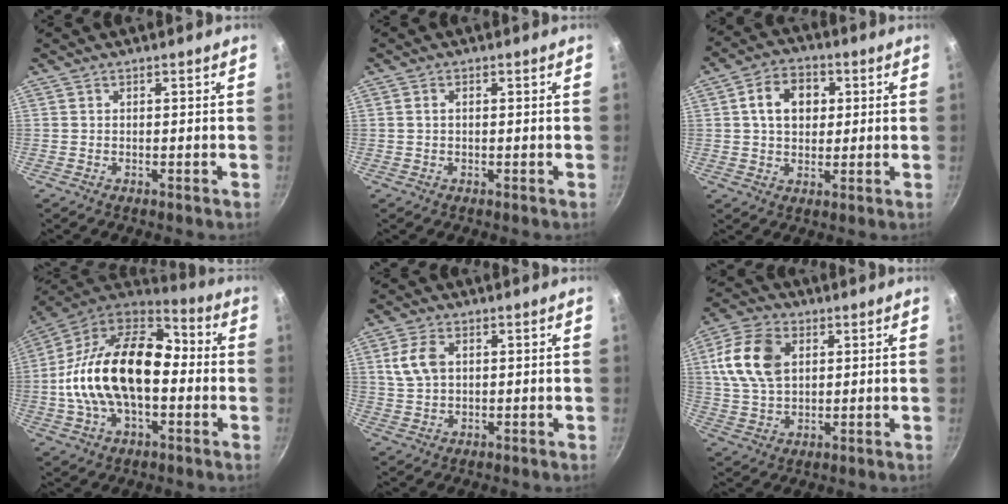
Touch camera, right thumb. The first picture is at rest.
{"total": 1.0, "force": [0.1, 0.6, 0.8], "torque": [-0.015, 0.004, 0.001]}
{"total": 9.0, "force": [1.9, 6.8, 5.6], "torque": [-0.070, 0.010, 0.023]}
{"total": 24.6, "force": [-1.3, 14.8, 19.6], "torque": [-0.336, 0.047, -0.034]}
{"total": 6.2, "force": [1.6, 4.1, 4.4], "torque": [-0.081, 0.003, 0.029]}
{"total": 13.1, "force": [3.3, 8.7, 9.2], "torque": [-0.168, 0.005, 0.058]}